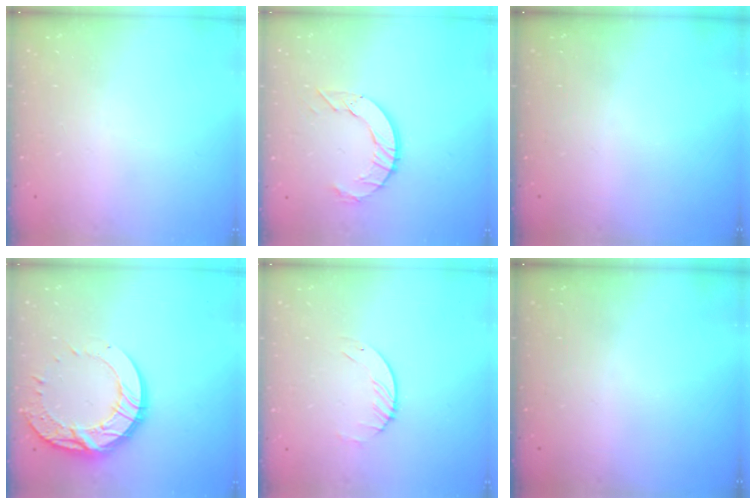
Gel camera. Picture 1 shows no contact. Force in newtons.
{"total": 9.0, "press": 8.9, "slide": 0.8}
{"total": 0.0}
{"total": 17.3, "press": 17.2, "slide": 1.9}
{"total": 1.7, "press": 1.7, "slide": 0.2}
{"total": 0.0}